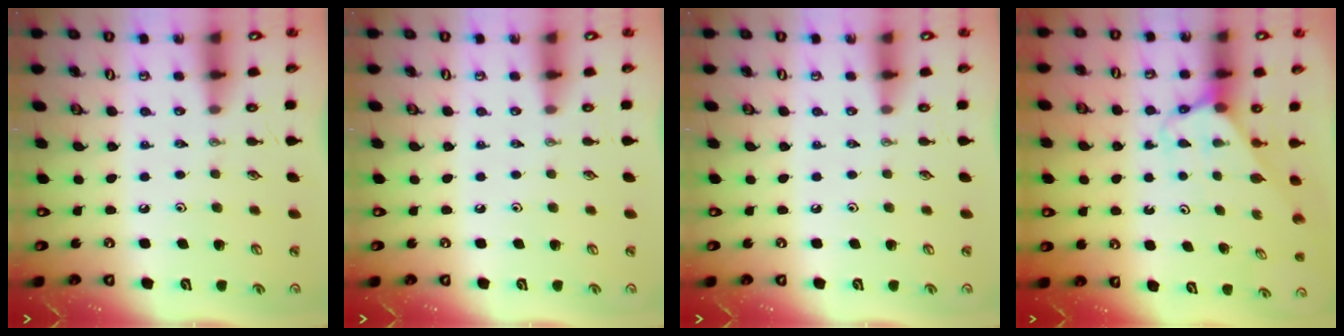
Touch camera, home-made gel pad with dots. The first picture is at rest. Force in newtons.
{"total": 0.0}
{"total": 0.0}
{"total": 2.9, "press": 2.9, "slide": 0.2}